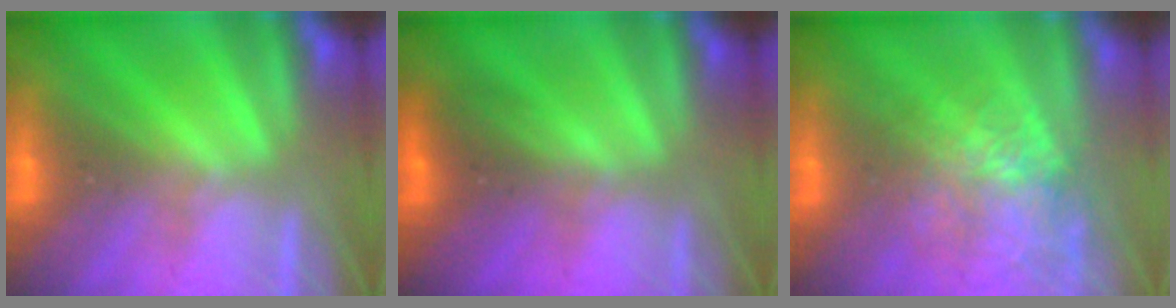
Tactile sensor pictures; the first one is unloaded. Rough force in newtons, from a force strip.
{"total": 2.6}
{"total": 7.4}